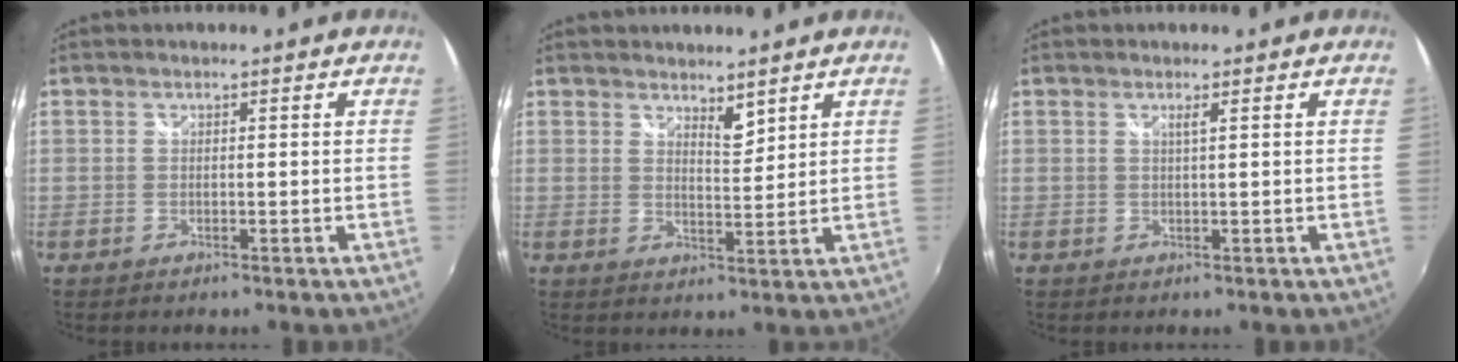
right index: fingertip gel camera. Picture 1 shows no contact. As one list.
[{"total": 3.3, "force": [2.8, 0.9, 1.6], "torque": [-0.023, -0.001, 0.045]}, {"total": 0.9, "force": [0.4, -0.3, 0.8], "torque": [-0.015, -0.001, 0.006]}]